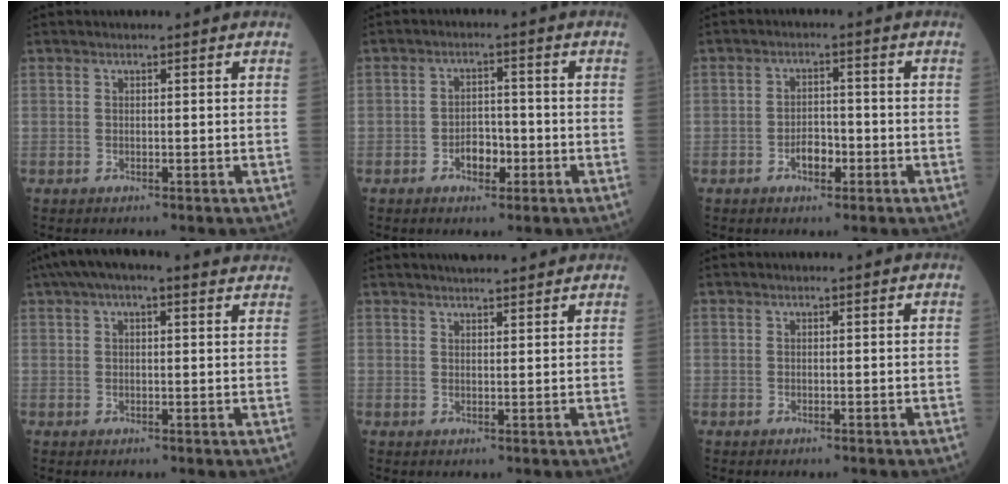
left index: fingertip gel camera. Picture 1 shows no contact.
{"total": 3.6, "force": [-1.8, 2.1, 2.3], "torque": [-0.034, 0.006, -0.031]}
{"total": 3.2, "force": [-1.7, 1.7, 2.2], "torque": [-0.035, 0.004, -0.031]}
{"total": 10.8, "force": [8.3, 2.8, 6.3], "torque": [-0.101, 0.051, 0.111]}
{"total": 6.8, "force": [6.2, 0.9, 2.7], "torque": [-0.036, 0.023, 0.084]}
{"total": 0.0}